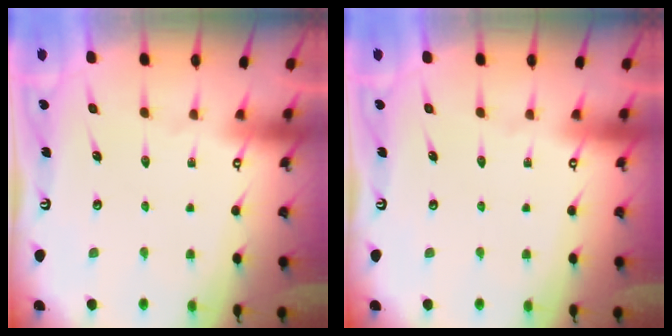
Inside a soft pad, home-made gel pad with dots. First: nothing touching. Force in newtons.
{"total": 0.0}